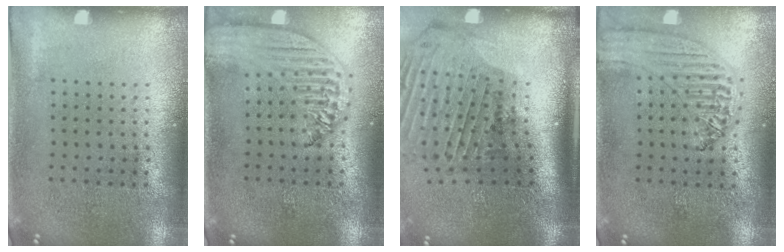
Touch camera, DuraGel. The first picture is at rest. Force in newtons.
{"total": 2.6, "press": 2.2, "slide": 1.4}
{"total": 3.1, "press": 2.1, "slide": 2.2}
{"total": 1.2, "press": 1.2, "slide": 0.2}